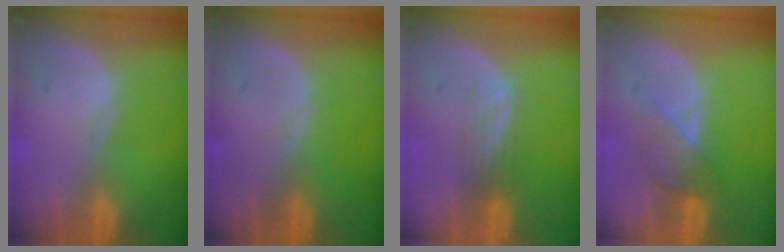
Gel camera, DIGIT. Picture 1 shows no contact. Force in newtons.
{"total": 0.0}
{"total": 2.8, "press": 2.5, "slide": 1.3}
{"total": 3.6, "press": 3.3, "slide": 1.3}